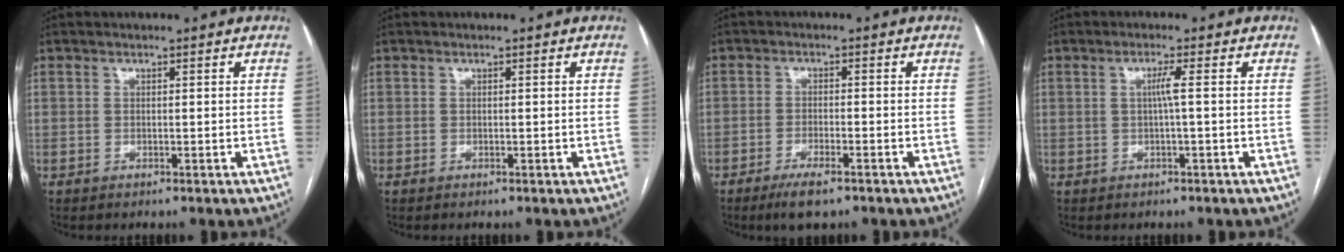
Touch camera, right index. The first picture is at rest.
{"total": 0.0}
{"total": 4.8, "force": [-3.3, 0.9, 3.4], "torque": [-0.068, -0.007, -0.053]}
{"total": 2.0, "force": [0.0, -0.5, 1.9], "torque": [-0.034, 0.002, 0.001]}